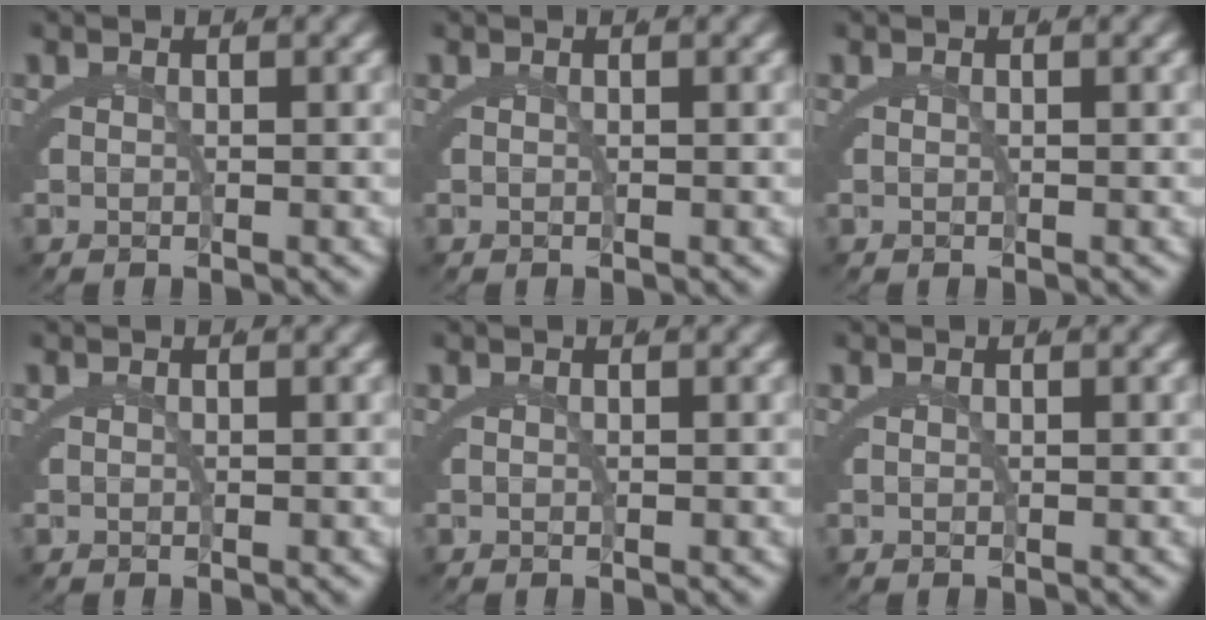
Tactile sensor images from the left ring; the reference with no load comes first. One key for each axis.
{"total": 0.0}
{"total": 0.0}
{"total": 0.0}
{"total": 0.0}
{"total": 0.0}